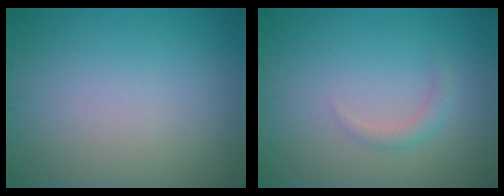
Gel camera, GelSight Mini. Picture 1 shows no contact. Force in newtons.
{"total": 1.2, "press": 1.2, "slide": 0.1}